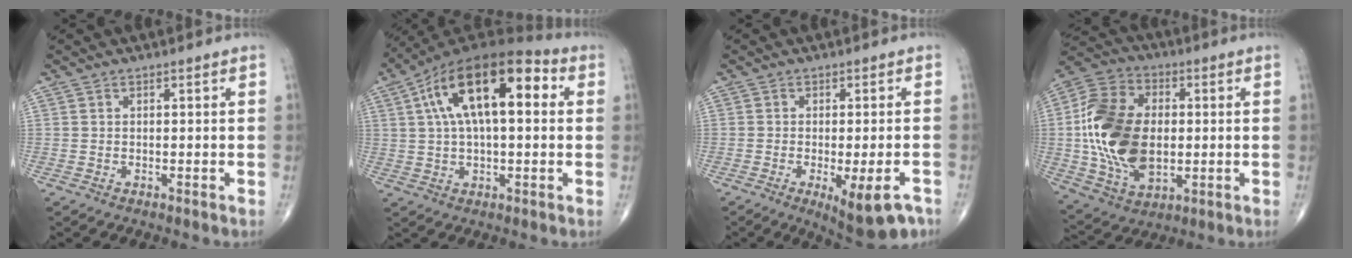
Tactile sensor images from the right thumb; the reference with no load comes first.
{"total": 19.0, "force": [5.0, 8.6, 16.2], "torque": [-0.270, 0.030, 0.072]}
{"total": 10.4, "force": [-5.4, 3.3, 8.2], "torque": [-0.102, 0.004, -0.071]}
{"total": 20.5, "force": [0.2, 13.1, 15.8], "torque": [-0.299, 0.001, 0.009]}